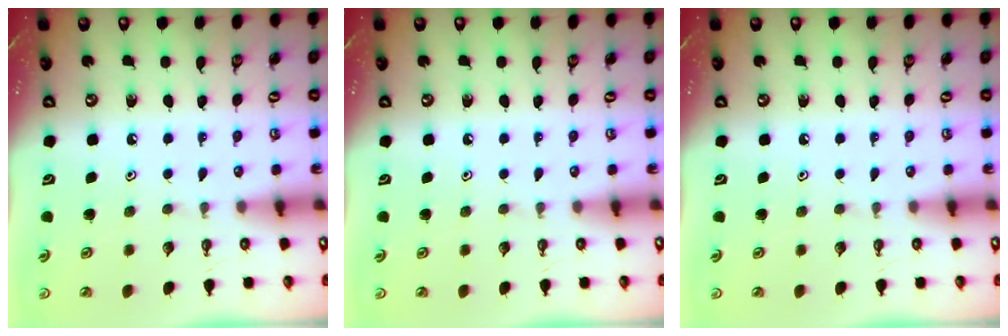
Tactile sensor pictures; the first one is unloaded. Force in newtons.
{"total": 0.0}
{"total": 0.0}